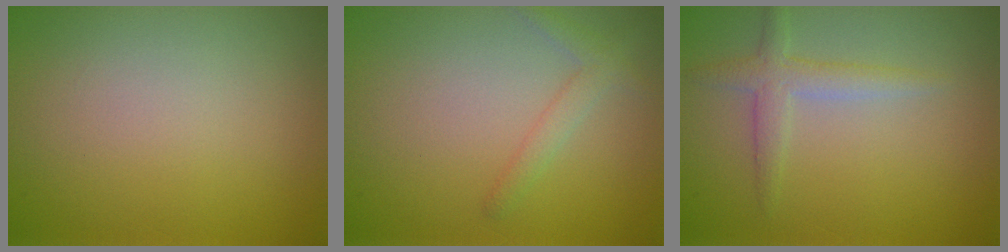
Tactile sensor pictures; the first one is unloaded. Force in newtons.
{"total": 1.8, "press": 1.7, "slide": 0.1}
{"total": 2.2, "press": 2.2, "slide": 0.1}